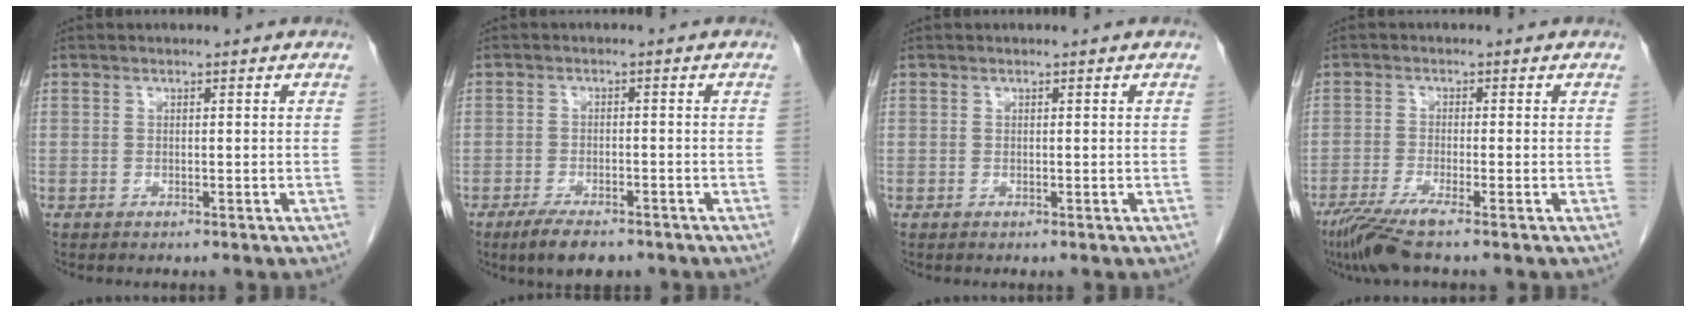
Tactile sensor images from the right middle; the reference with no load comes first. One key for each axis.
{"total": 5.7, "fx": -4.3, "fy": 1.9, "fz": 3.3, "tx": -0.060, "ty": -0.006, "tz": -0.068}
{"total": 0.0}
{"total": 5.9, "fx": -4.3, "fy": -0.4, "fz": 4.1, "tx": -0.080, "ty": -0.020, "tz": -0.083}